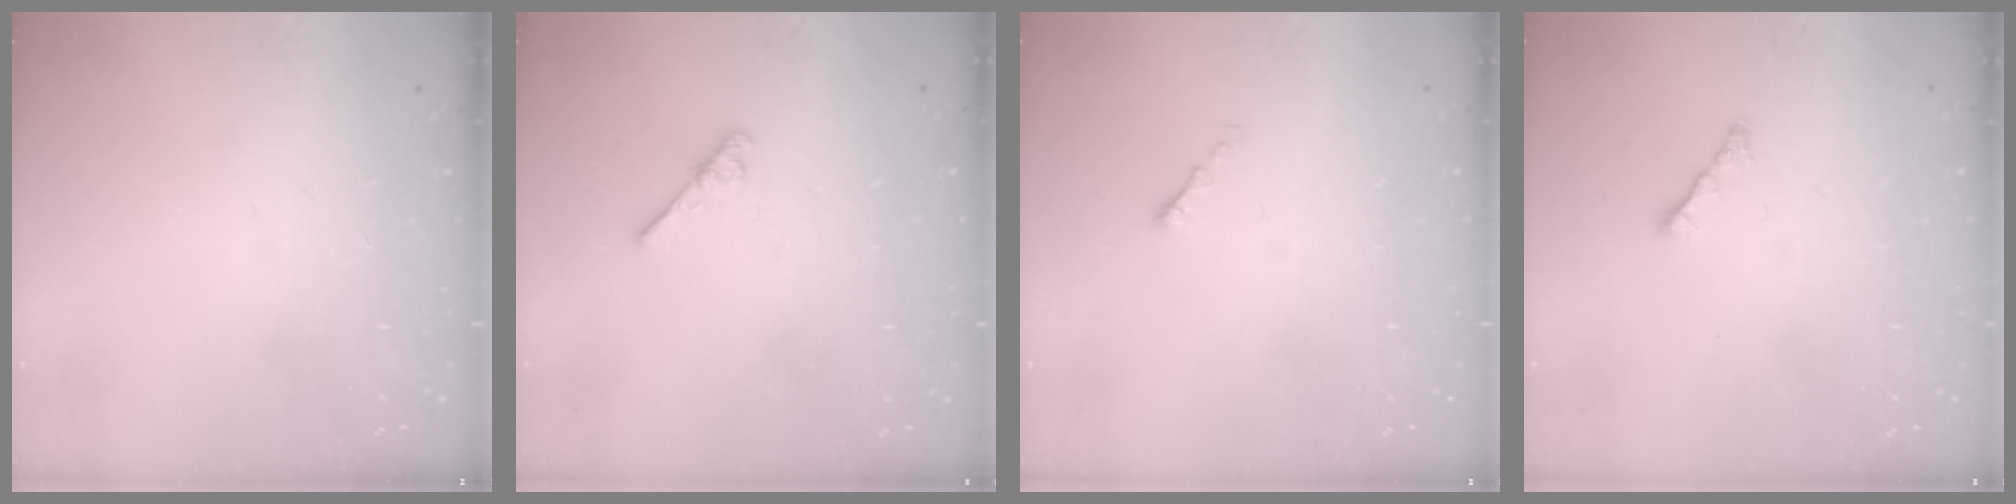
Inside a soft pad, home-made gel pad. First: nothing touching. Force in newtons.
{"total": 4.2, "press": 4.2, "slide": 0.6}
{"total": 0.0}
{"total": 2.3, "press": 2.2, "slide": 0.7}